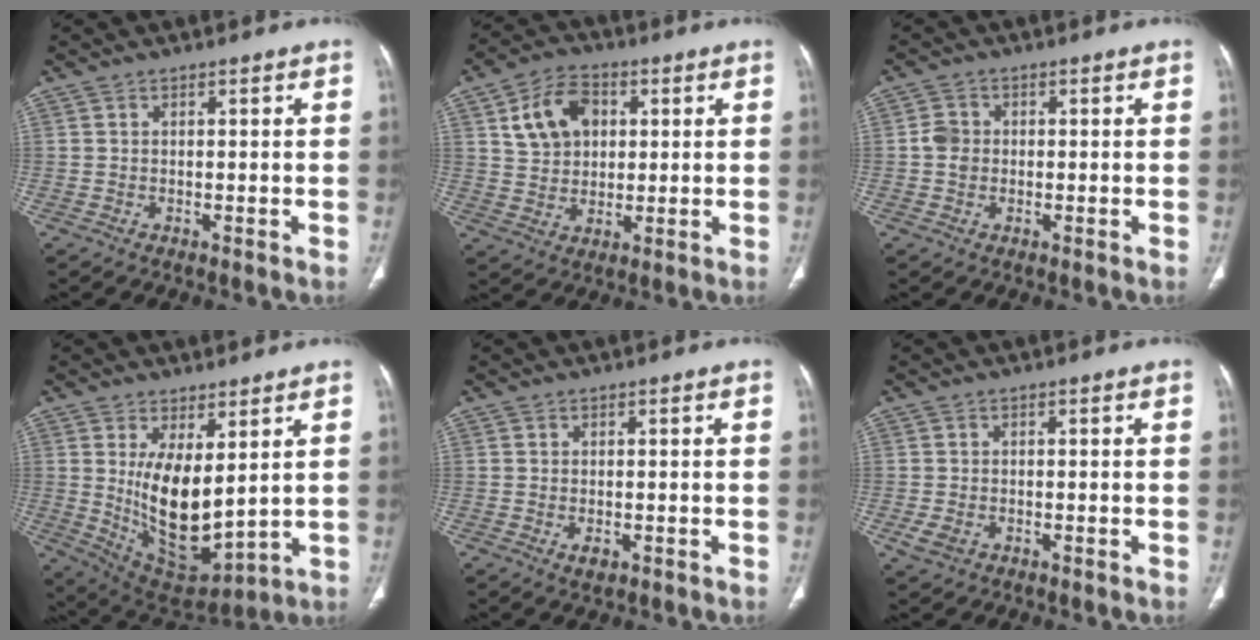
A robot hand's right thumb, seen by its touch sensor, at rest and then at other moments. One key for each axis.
{"total": 10.8, "fx": 3.3, "fy": 8.0, "fz": 6.5, "tx": -0.092, "ty": 0.002, "tz": 0.061}
{"total": 3.3, "fx": -0.1, "fy": 2.9, "fz": 1.6, "tx": -0.019, "ty": 0.006, "tz": -0.006}
{"total": 13.9, "fx": 2.5, "fy": 6.4, "fz": 12.1, "tx": -0.194, "ty": -0.040, "tz": 0.073}
{"total": 1.7, "fx": -0.6, "fy": 1.0, "fz": 1.3, "tx": -0.022, "ty": -0.002, "tz": -0.007}
{"total": 2.7, "fx": -0.9, "fy": 1.9, "fz": 1.7, "tx": -0.035, "ty": -0.001, "tz": -0.012}